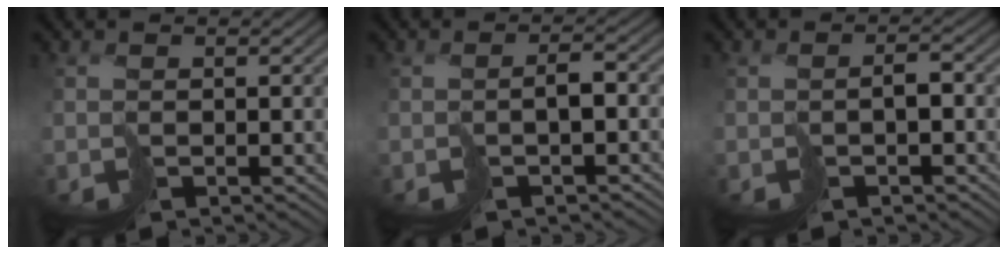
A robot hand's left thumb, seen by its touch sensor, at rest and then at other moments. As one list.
[{"total": 1.7, "force": [-0.8, 0.3, 1.5], "torque": [-0.026, 0.002, -0.014]}, {"total": 1.4, "force": [-0.7, 0.4, 1.1], "torque": [-0.019, 0.002, -0.015]}]